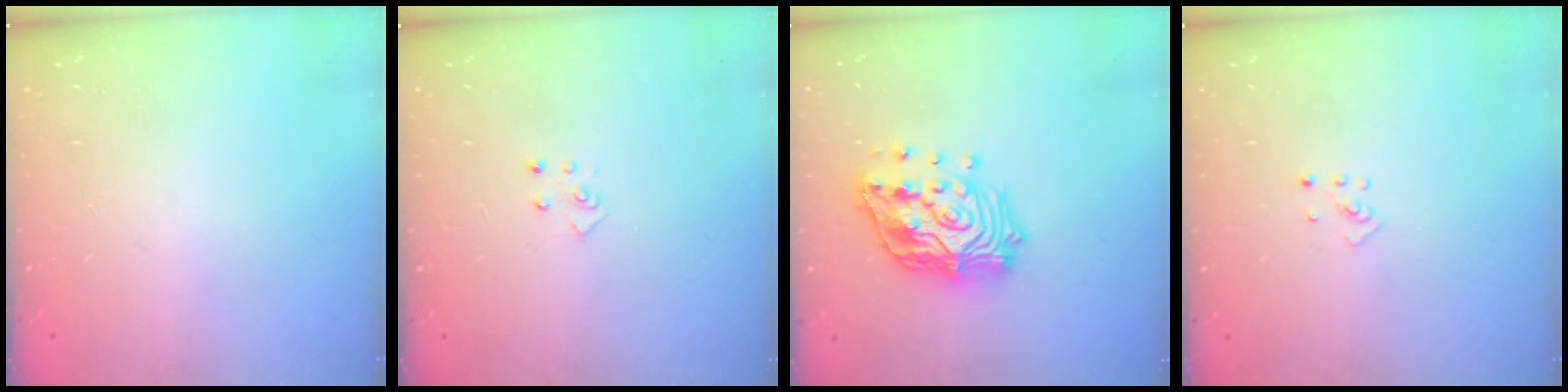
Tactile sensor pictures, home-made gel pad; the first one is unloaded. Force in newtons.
{"total": 4.2, "press": 4.2, "slide": 0.3}
{"total": 19.6, "press": 19.5, "slide": 2.3}
{"total": 2.5, "press": 2.4, "slide": 0.5}